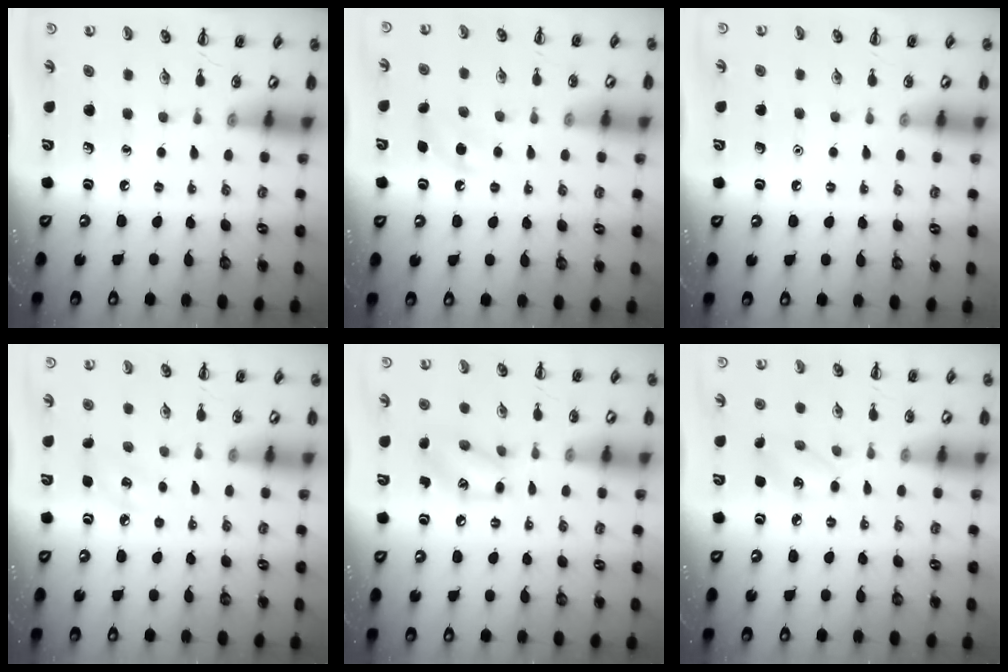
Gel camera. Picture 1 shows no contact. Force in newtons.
{"total": 5.3, "press": 5.1, "slide": 1.5}
{"total": 1.6, "press": 1.6, "slide": 0.1}
{"total": 5.8, "press": 5.6, "slide": 1.5}
{"total": 10.0, "press": 9.9, "slide": 1.1}
{"total": 5.4, "press": 5.2, "slide": 1.4}